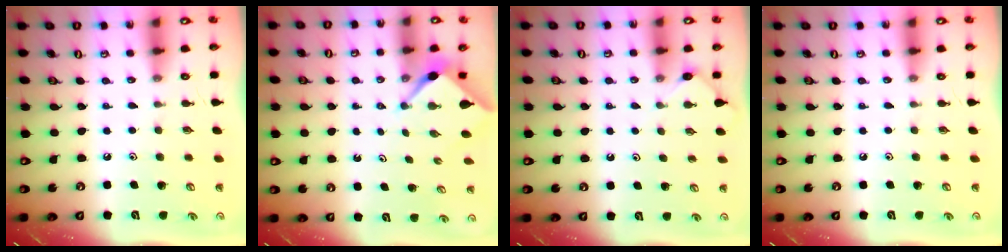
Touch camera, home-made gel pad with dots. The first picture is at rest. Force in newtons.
{"total": 2.3, "press": 2.3, "slide": 0.3}
{"total": 3.0, "press": 3.0, "slide": 0.4}
{"total": 0.0}